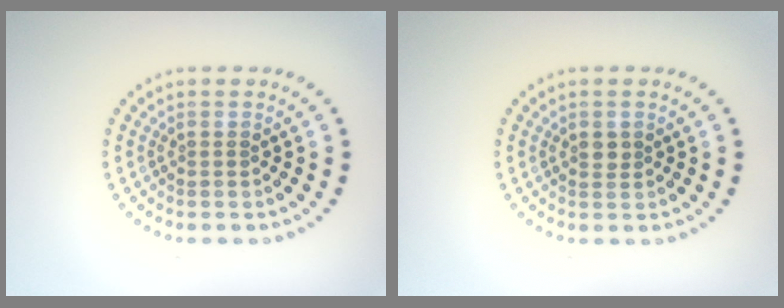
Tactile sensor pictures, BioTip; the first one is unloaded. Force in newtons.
{"total": 1.1, "press": 1.0, "slide": 0.4}